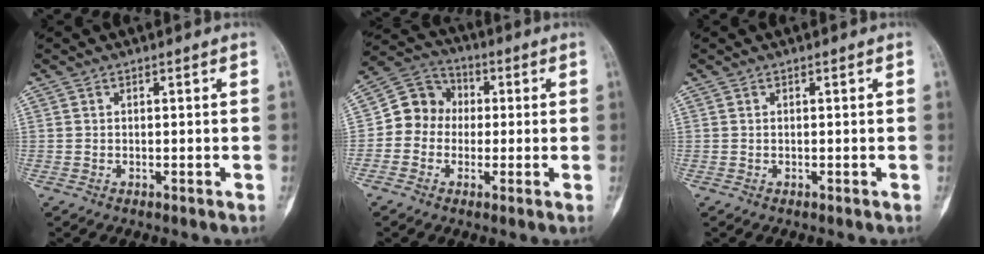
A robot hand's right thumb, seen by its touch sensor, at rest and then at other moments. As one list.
[{"total": 9.0, "force": [-0.2, 8.1, 3.9], "torque": [-0.036, 0.030, -0.022]}, {"total": 0.0}]